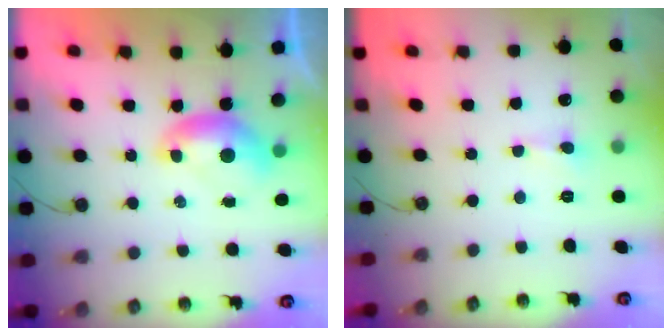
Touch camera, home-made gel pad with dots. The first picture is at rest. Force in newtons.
{"total": 1.4, "press": 1.2, "slide": 0.6}